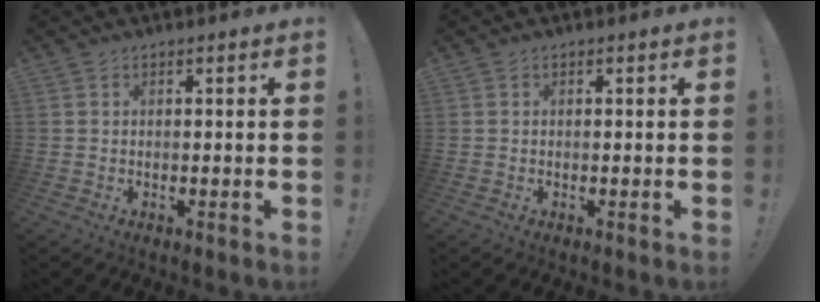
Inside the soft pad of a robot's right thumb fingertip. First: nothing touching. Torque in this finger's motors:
{"motor_torque": [-0.21, -0.09, 0.06, 0.22, 0.00]}